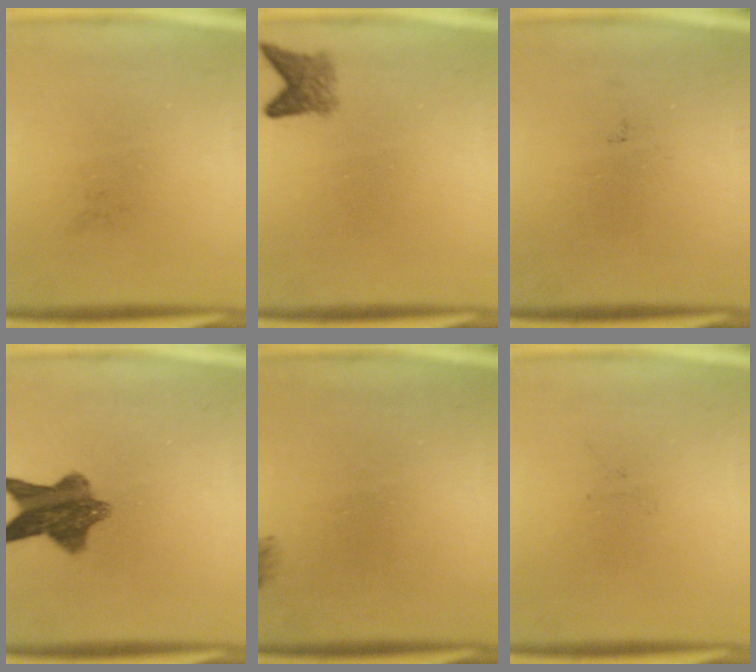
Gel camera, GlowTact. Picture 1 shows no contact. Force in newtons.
{"total": 2.8}
{"total": 0.0}
{"total": 8.6}
{"total": 1.2}
{"total": 0.0}